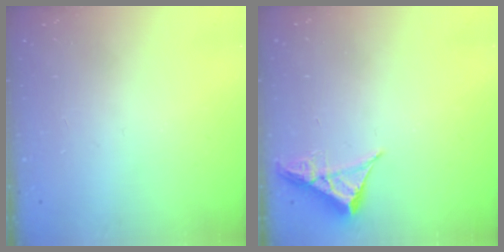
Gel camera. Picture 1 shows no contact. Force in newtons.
{"total": 4.8, "press": 4.8, "slide": 0.7}